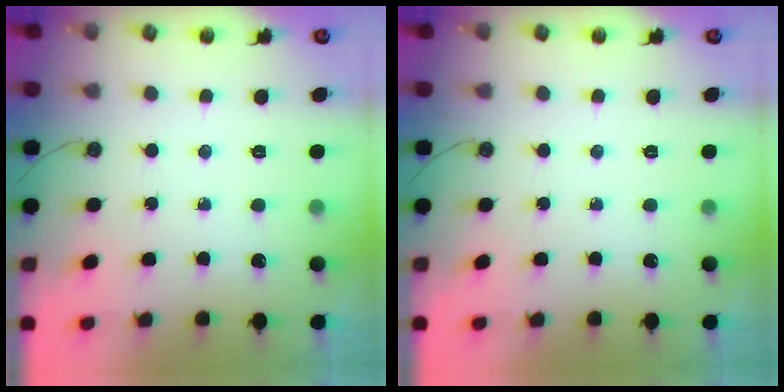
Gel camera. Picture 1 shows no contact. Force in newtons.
{"total": 0.0}